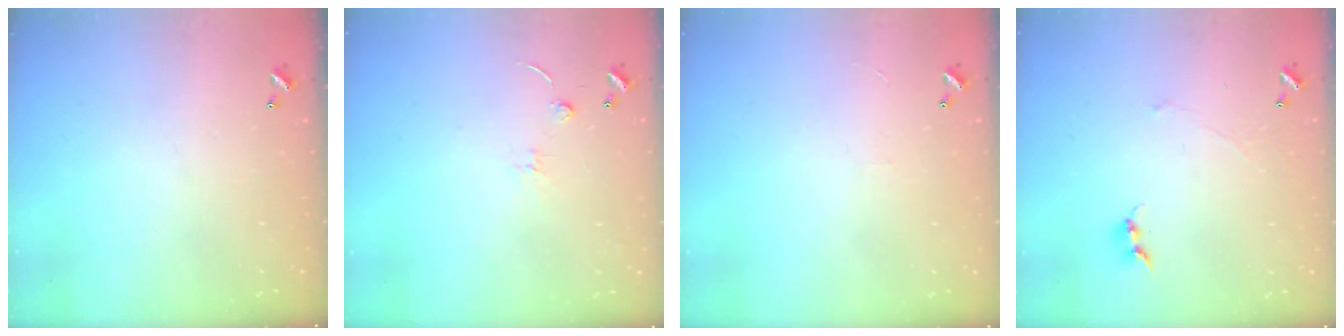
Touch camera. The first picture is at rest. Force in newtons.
{"total": 1.3, "press": 1.2, "slide": 0.5}
{"total": 1.3, "press": 1.3, "slide": 0.4}
{"total": 1.0, "press": 0.8, "slide": 0.6}